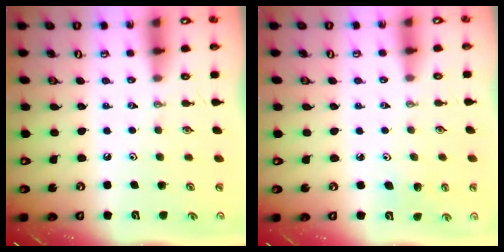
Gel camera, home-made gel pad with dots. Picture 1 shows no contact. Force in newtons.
{"total": 3.7, "press": 3.4, "slide": 1.4}